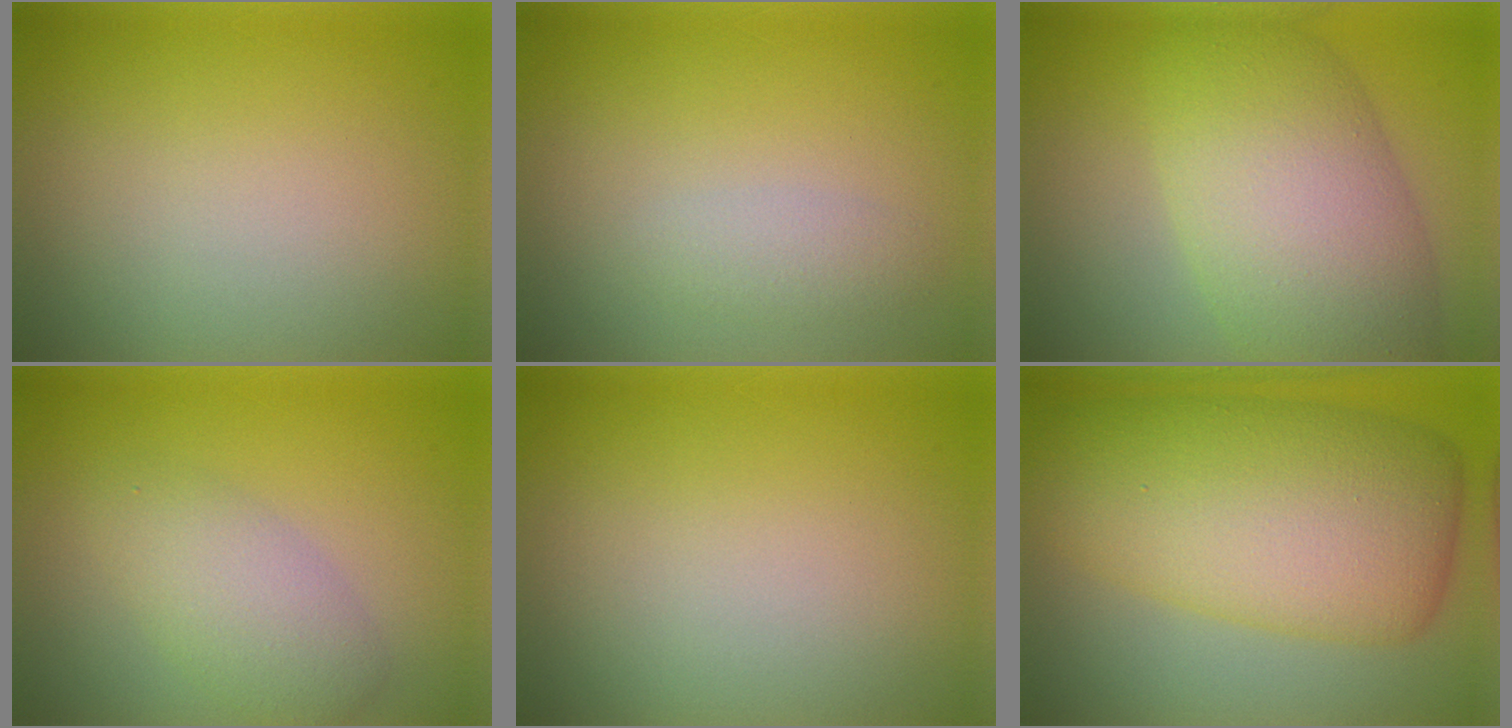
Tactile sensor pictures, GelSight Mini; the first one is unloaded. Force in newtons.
{"total": 1.5, "press": 1.5, "slide": 0.1}
{"total": 9.4, "press": 9.4, "slide": 0.3}
{"total": 3.6, "press": 3.6, "slide": 0.1}
{"total": 0.0}
{"total": 11.6, "press": 11.6, "slide": 0.3}